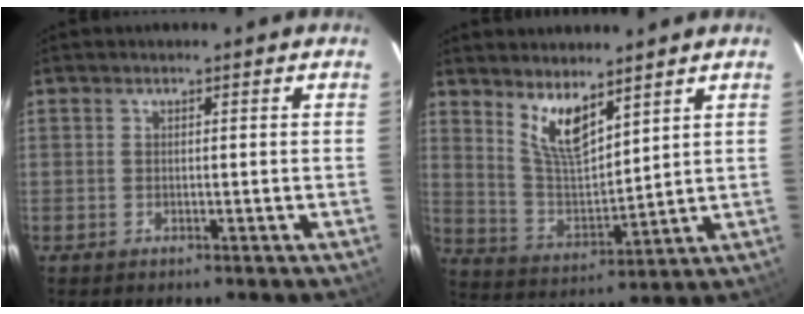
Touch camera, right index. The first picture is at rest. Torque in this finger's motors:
{"motor_torque": [0.34, 0.34, 0.20, 0.10]}